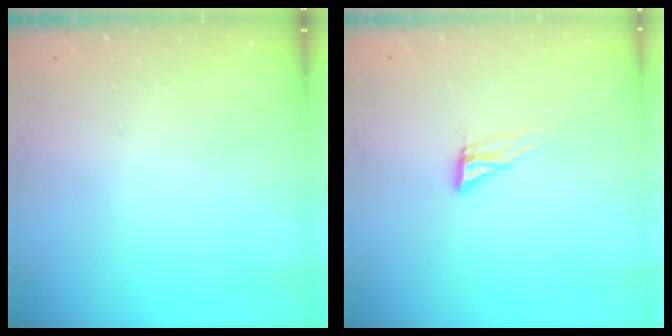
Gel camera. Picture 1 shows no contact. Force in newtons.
{"total": 6.9, "press": 6.8, "slide": 0.5}